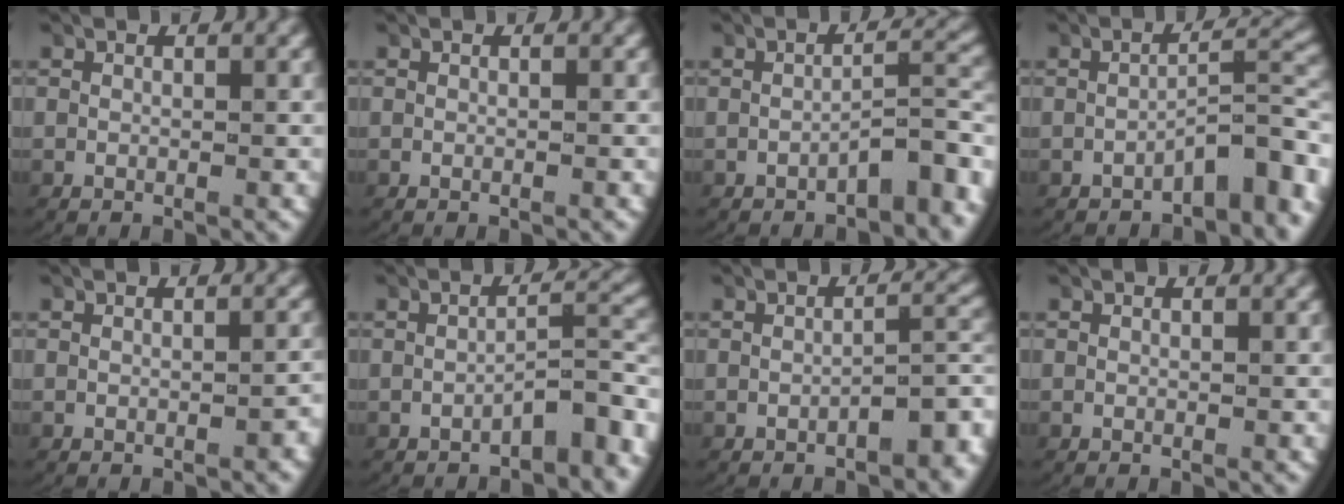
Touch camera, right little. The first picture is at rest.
{"total": 0.0}
{"total": 3.9, "force": [-2.4, 0.9, 2.9], "torque": [-0.026, 0.007, -0.036]}
{"total": 4.4, "force": [-2.1, 1.3, 3.7], "torque": [-0.039, 0.006, -0.032]}
{"total": 0.8, "force": [-0.6, 0.1, 0.5], "torque": [-0.006, 0.004, -0.010]}
{"total": 3.9, "force": [-2.5, 0.9, 2.9], "torque": [-0.026, 0.007, -0.037]}
{"total": 3.8, "force": [-2.1, 1.1, 2.9], "torque": [-0.030, 0.001, -0.028]}
{"total": 0.0}